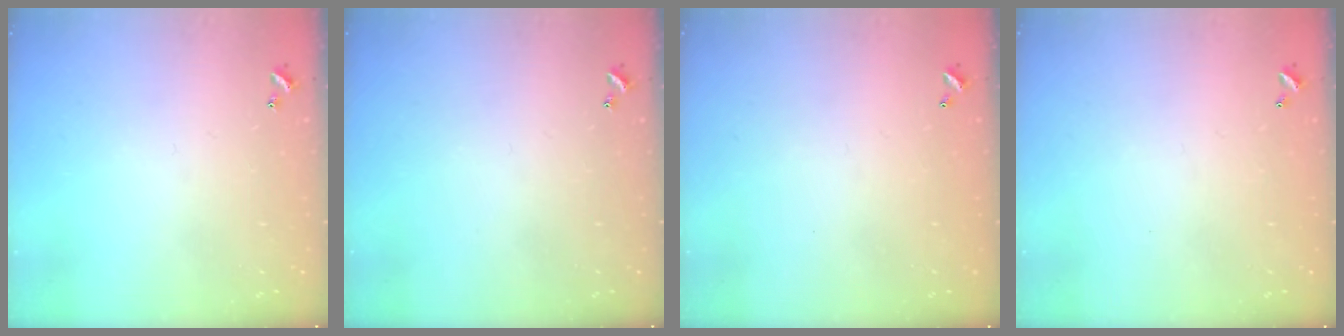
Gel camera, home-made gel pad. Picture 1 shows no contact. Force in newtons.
{"total": 0.0}
{"total": 2.7, "press": 2.7, "slide": 0.1}
{"total": 2.9, "press": 2.9, "slide": 0.1}